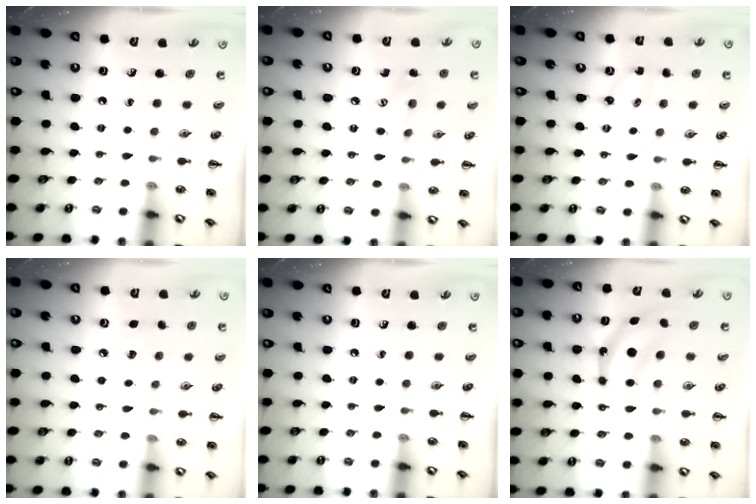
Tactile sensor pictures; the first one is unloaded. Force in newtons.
{"total": 6.5, "press": 6.4, "slide": 1.5}
{"total": 2.9, "press": 2.8, "slide": 0.9}
{"total": 4.6, "press": 4.4, "slide": 1.3}
{"total": 0.0}
{"total": 7.0, "press": 7.0, "slide": 0.2}